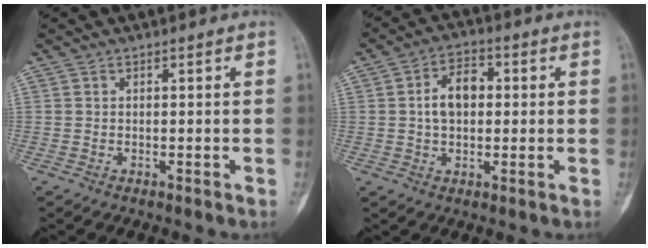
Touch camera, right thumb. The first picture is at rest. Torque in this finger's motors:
{"motor_torque": [-0.19, 0.35, 0.49, 0.09, 0.11]}